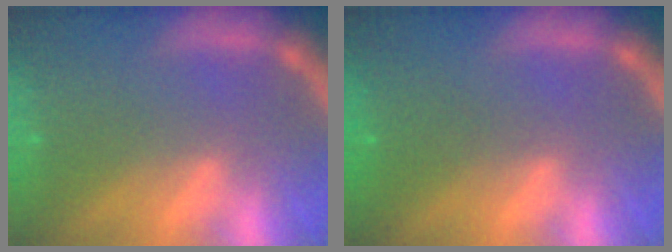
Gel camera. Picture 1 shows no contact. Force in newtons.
{"total": 1.5}